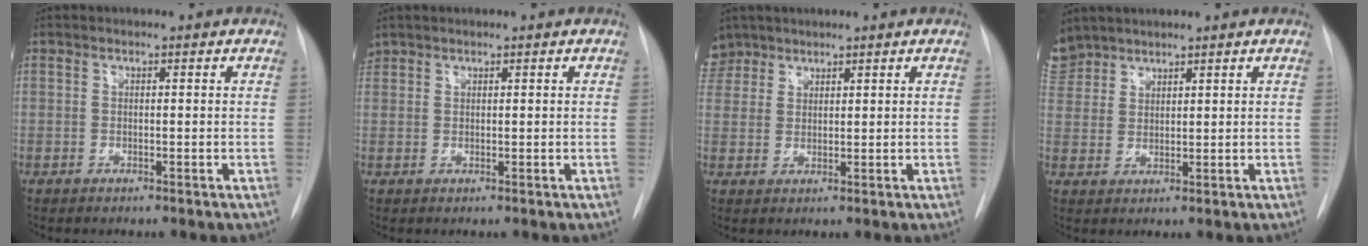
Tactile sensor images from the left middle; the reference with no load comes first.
{"total": 1.4, "force": [1.2, 0.7, 0.0], "torque": [-0.003, 0.014, 0.024]}
{"total": 4.7, "force": [3.7, 2.8, -0.1], "torque": [0.007, 0.011, 0.075]}
{"total": 5.7, "force": [5.0, 2.7, 0.3], "torque": [-0.005, 0.010, 0.105]}